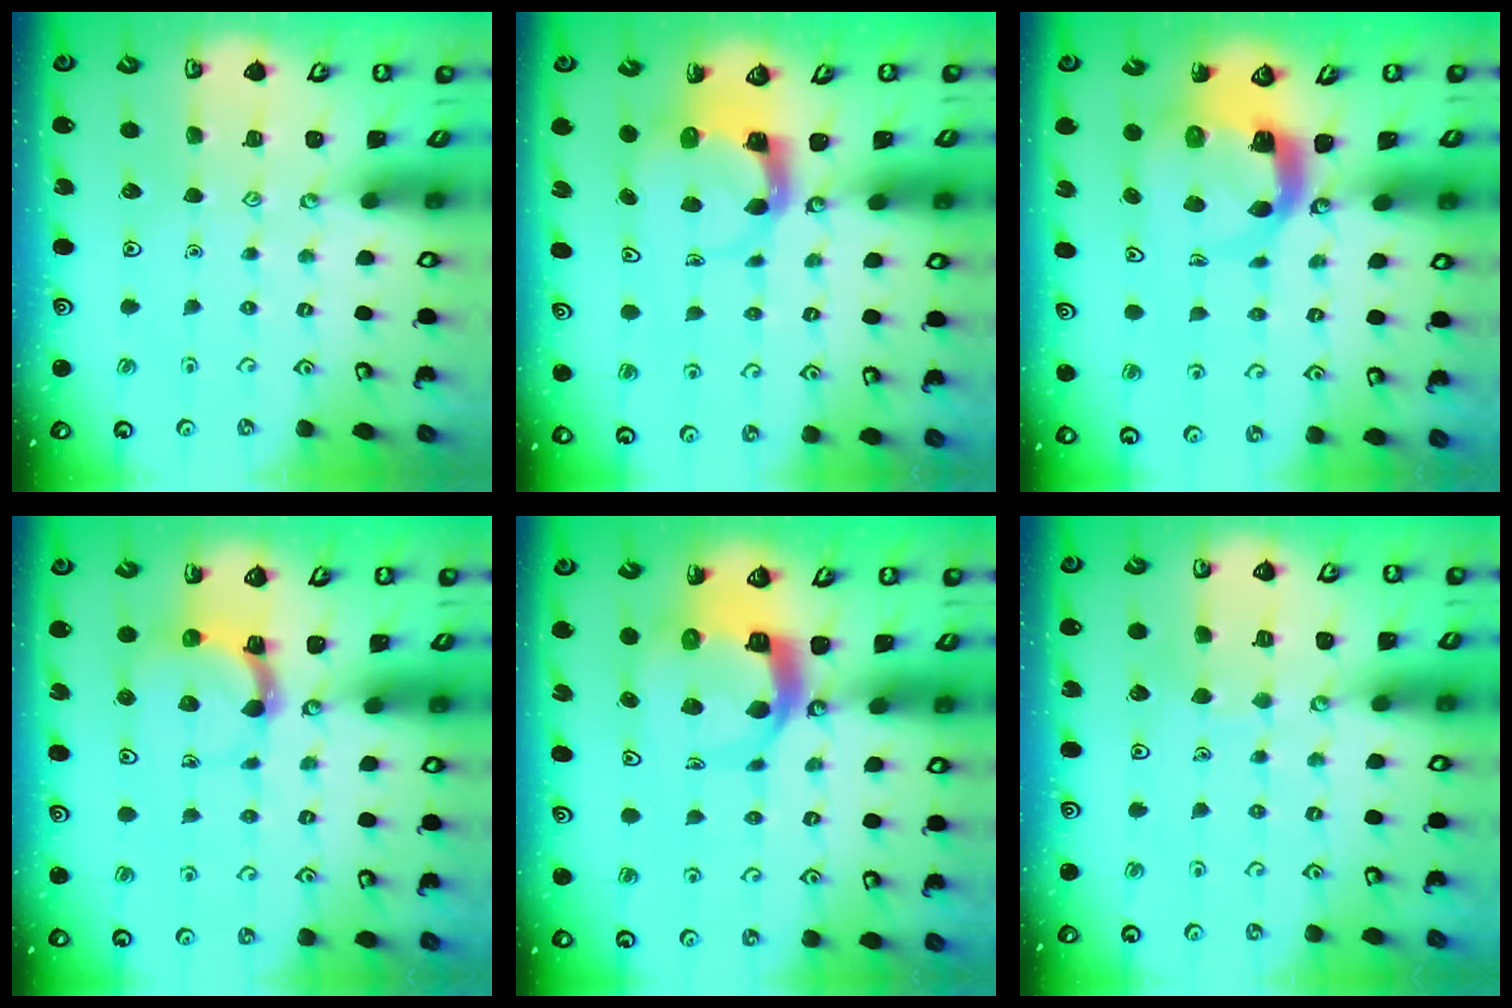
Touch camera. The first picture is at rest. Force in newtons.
{"total": 3.6, "press": 3.5, "slide": 0.5}
{"total": 5.4, "press": 5.3, "slide": 0.8}
{"total": 5.7, "press": 5.6, "slide": 1.1}
{"total": 8.7, "press": 8.6, "slide": 1.2}
{"total": 3.3, "press": 3.3, "slide": 0.3}